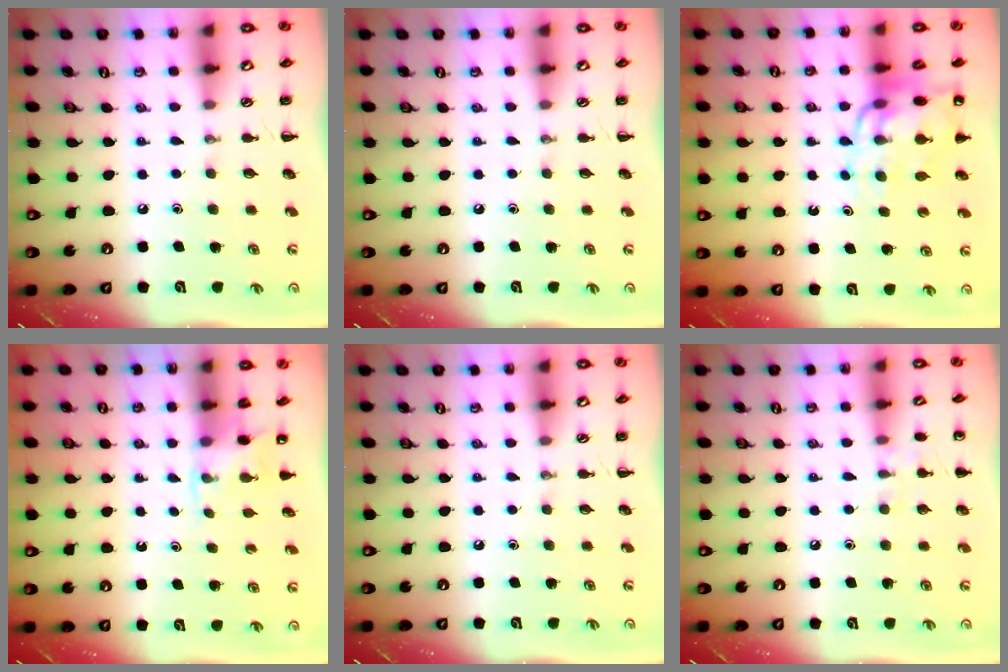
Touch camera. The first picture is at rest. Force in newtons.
{"total": 0.0}
{"total": 13.4, "press": 13.0, "slide": 3.2}
{"total": 3.6, "press": 3.4, "slide": 1.2}
{"total": 0.0}
{"total": 6.0, "press": 5.7, "slide": 1.7}